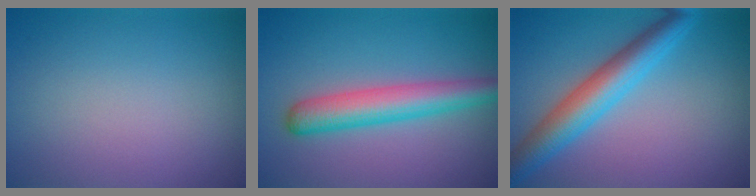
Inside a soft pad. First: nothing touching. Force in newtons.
{"total": 5.0, "press": 5.0, "slide": 0.2}
{"total": 5.8, "press": 5.8, "slide": 0.1}